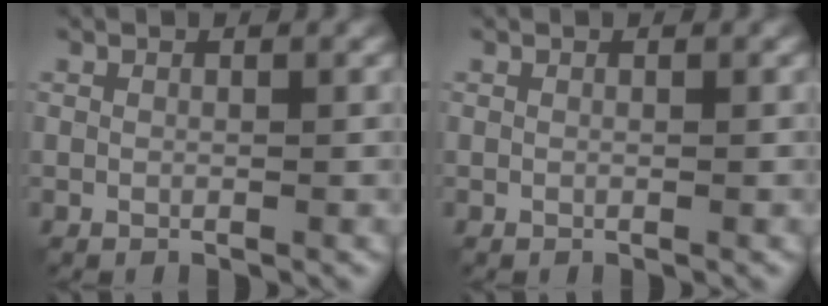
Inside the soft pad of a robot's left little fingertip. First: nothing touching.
{"total": 0.0}